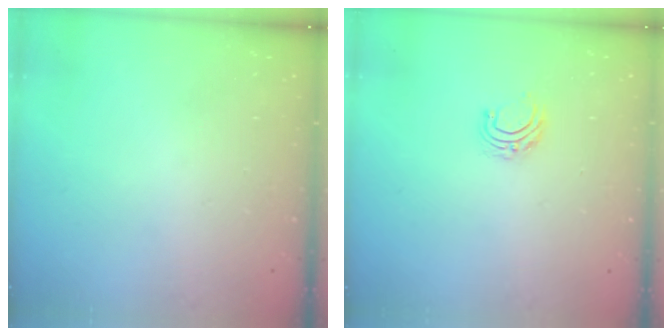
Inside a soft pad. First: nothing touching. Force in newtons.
{"total": 5.0, "press": 5.0, "slide": 0.4}